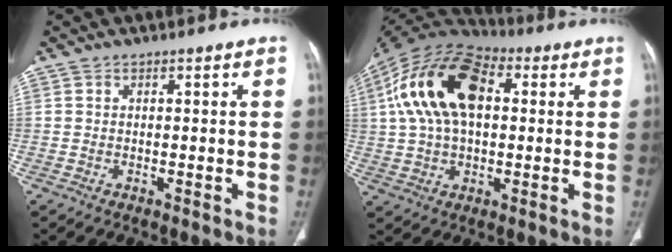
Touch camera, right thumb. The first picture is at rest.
{"total": 19.7, "force": [4.1, 11.5, 15.5], "torque": [-0.284, 0.025, 0.063]}